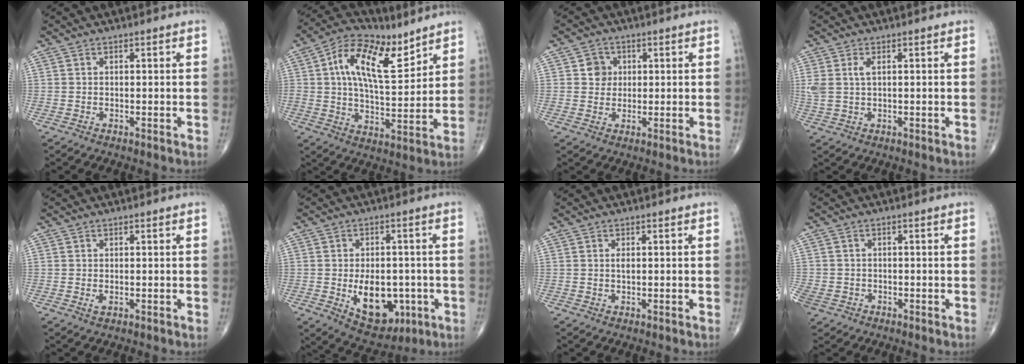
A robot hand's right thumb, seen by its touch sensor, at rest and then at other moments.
{"total": 14.8, "force": [6.7, 7.0, 11.2], "torque": [-0.175, -0.018, 0.116]}
{"total": 3.9, "force": [0.9, 3.6, 1.2], "torque": [0.004, 0.002, 0.009]}
{"total": 3.7, "force": [1.0, 1.8, 3.0], "torque": [-0.083, 0.011, 0.027]}
{"total": 1.0, "force": [-0.2, 0.5, 0.8], "torque": [-0.015, -0.003, -0.004]}
{"total": 12.8, "force": [-3.2, 8.0, 9.5], "torque": [-0.105, 0.004, -0.029]}
{"total": 0.9, "force": [0.2, 0.4, 0.8], "torque": [-0.014, 0.000, 0.002]}
{"total": 4.4, "force": [-2.3, 3.6, 1.2], "torque": [-0.036, 0.008, -0.037]}